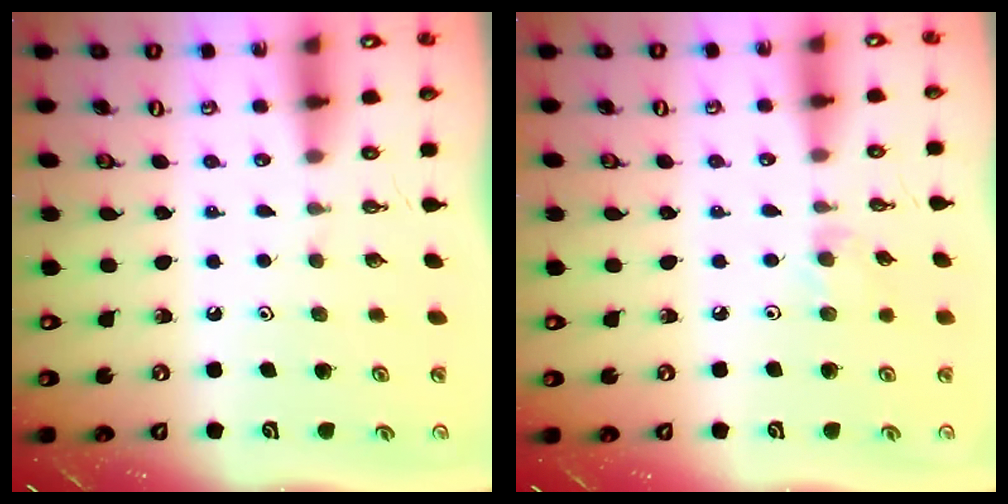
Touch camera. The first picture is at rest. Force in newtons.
{"total": 2.6, "press": 2.6, "slide": 0.4}